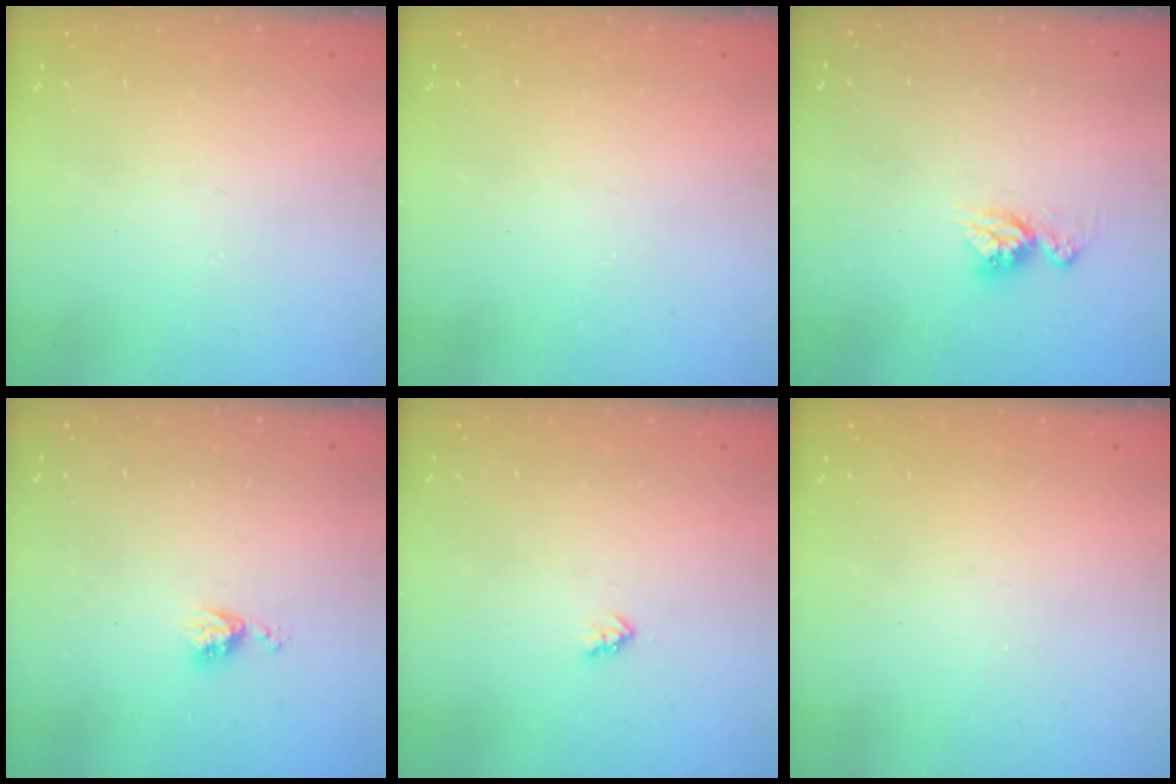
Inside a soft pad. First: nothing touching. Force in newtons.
{"total": 0.0}
{"total": 8.7, "press": 8.7, "slide": 0.8}
{"total": 4.3, "press": 4.2, "slide": 0.5}
{"total": 2.2, "press": 2.1, "slide": 0.4}
{"total": 0.0}